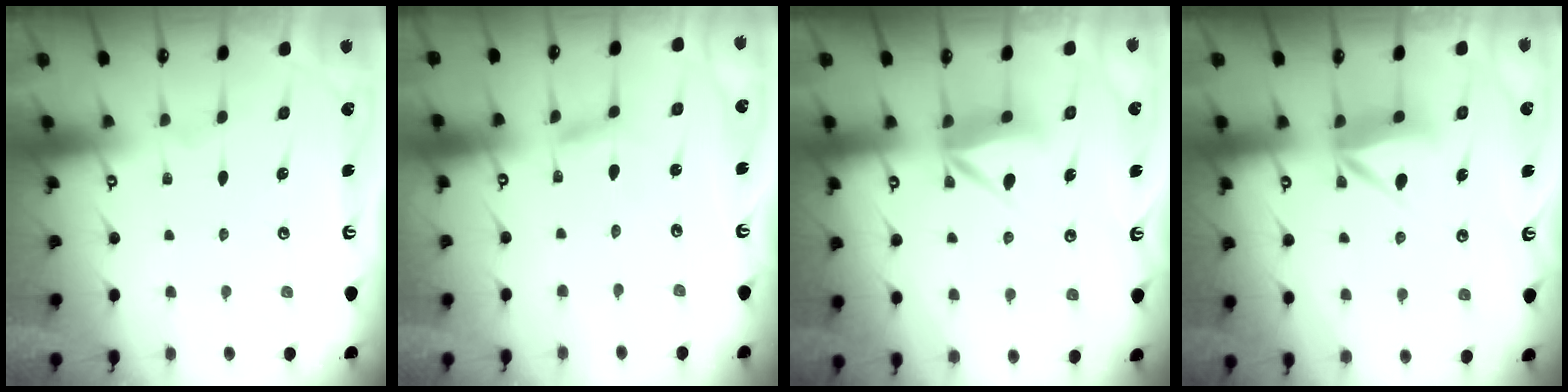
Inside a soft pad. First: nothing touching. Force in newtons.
{"total": 2.6, "press": 2.6, "slide": 0.3}
{"total": 6.7, "press": 6.7, "slide": 0.7}
{"total": 6.7, "press": 6.7, "slide": 0.7}